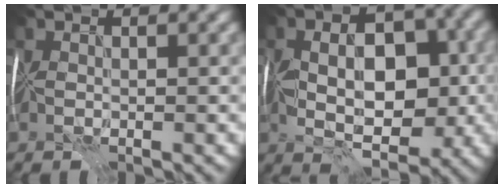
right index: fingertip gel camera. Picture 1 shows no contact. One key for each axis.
{"total": 8.9, "fx": -0.6, "fy": 4.8, "fz": 7.4, "tx": -0.112, "ty": 0.005, "tz": -0.010}